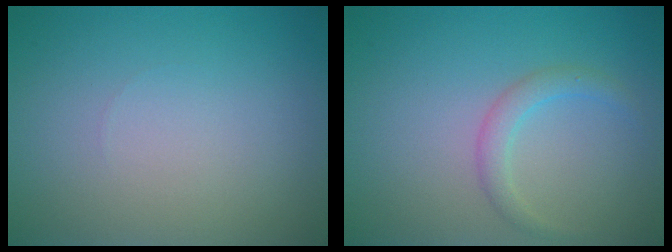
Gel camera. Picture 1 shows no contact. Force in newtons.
{"total": 1.7, "press": 1.7, "slide": 0.0}